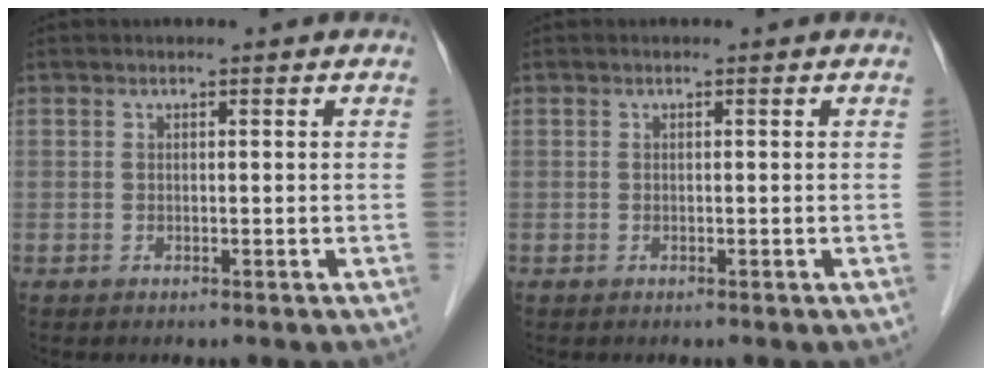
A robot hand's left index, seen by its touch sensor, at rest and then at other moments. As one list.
[{"total": 0.0}]